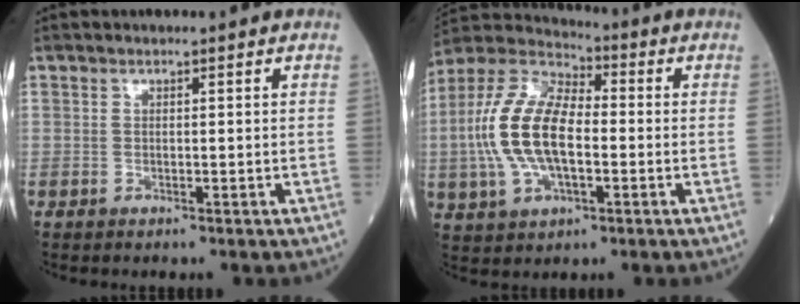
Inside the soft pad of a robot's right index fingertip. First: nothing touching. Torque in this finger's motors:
{"motor_torque": [1.71, -0.43, 1.05, 0.21]}